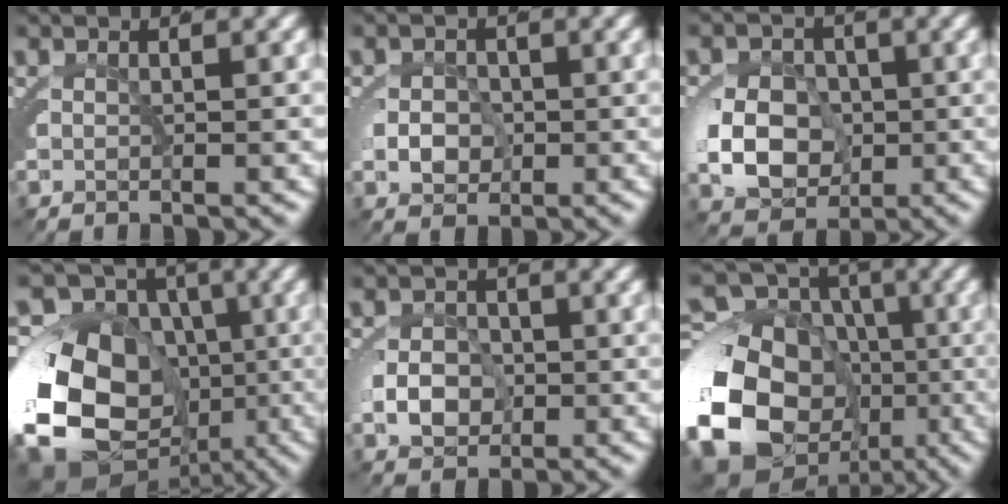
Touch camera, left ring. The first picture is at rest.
{"total": 1.9, "force": [0.1, 1.6, 1.0], "torque": [-0.018, 0.000, 0.006]}
{"total": 6.5, "force": [-0.5, 5.3, 3.6], "torque": [-0.064, -0.015, -0.003]}
{"total": 16.4, "force": [-2.8, 13.2, 9.4], "torque": [-0.204, -0.059, -0.037]}
{"total": 2.7, "force": [-0.2, 2.1, 1.6], "torque": [-0.027, -0.002, 0.001]}
{"total": 17.7, "force": [-3.7, 14.7, 9.0], "torque": [-0.217, -0.073, -0.049]}